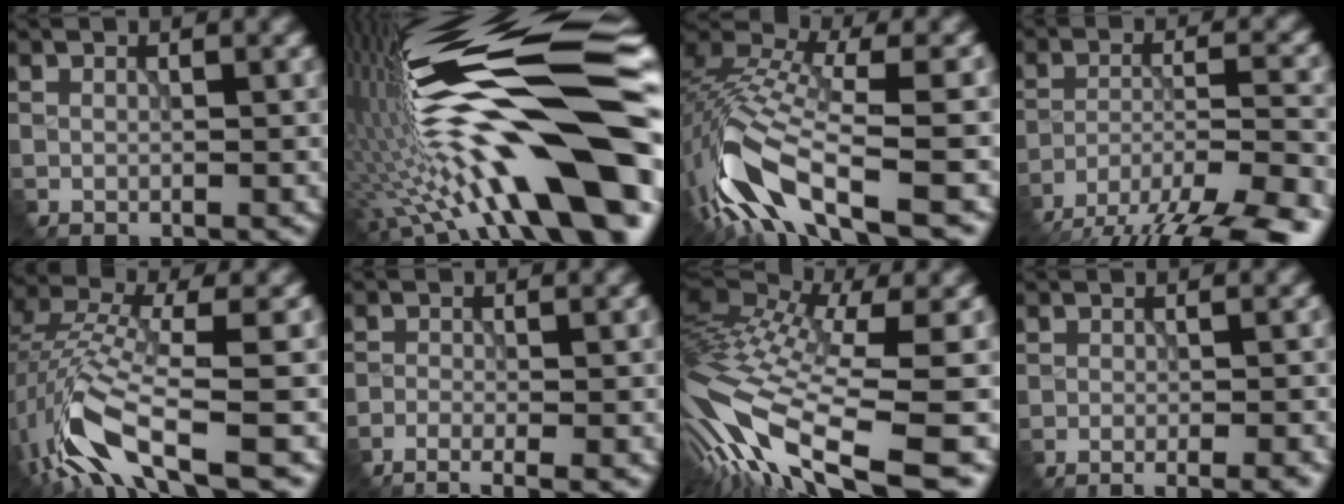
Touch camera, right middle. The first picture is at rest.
{"total": 20.0, "force": [-2.3, 5.0, 19.2], "torque": [-0.307, 0.012, -0.045]}
{"total": 10.4, "force": [-4.5, 3.1, 8.9], "torque": [-0.172, 0.011, -0.082]}
{"total": 14.3, "force": [-12.0, 3.5, 7.1], "torque": [-0.126, -0.018, -0.161]}
{"total": 9.6, "force": [-4.9, 2.5, 7.9], "torque": [-0.159, 0.009, -0.090]}
{"total": 4.8, "force": [-3.7, 1.0, 2.9], "torque": [-0.026, 0.001, -0.054]}
{"total": 15.2, "force": [-6.7, 4.6, 12.8], "torque": [-0.267, 0.007, -0.104]}
{"total": 5.9, "force": [-3.4, 1.9, 4.4], "torque": [-0.022, 0.008, -0.032]}